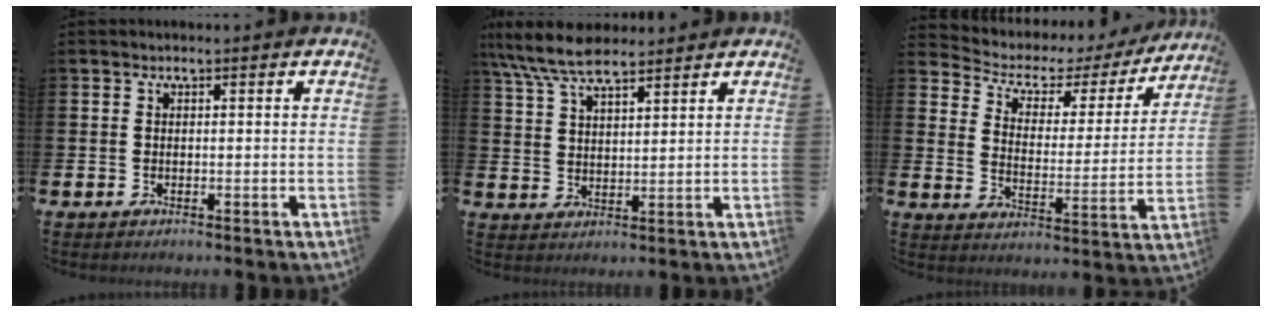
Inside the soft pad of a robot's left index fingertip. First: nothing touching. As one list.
[{"total": 8.0, "force": [6.9, 2.2, 3.4], "torque": [-0.082, -0.024, 0.124]}, {"total": 5.1, "force": [3.9, 2.8, 1.6], "torque": [-0.058, -0.028, 0.057]}]